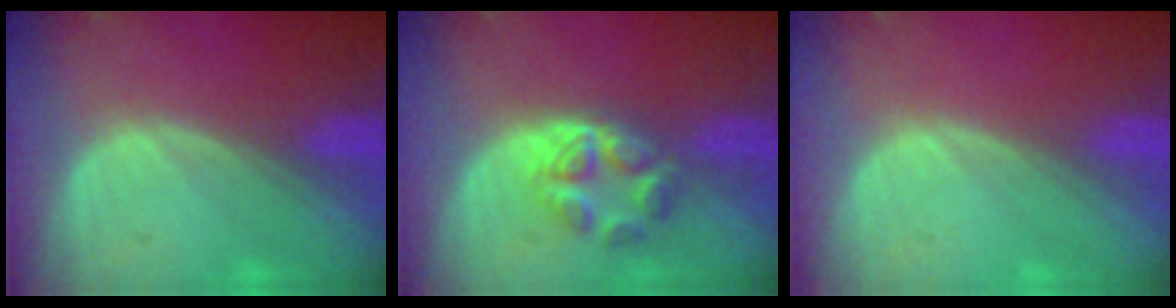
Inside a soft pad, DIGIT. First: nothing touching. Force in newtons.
{"total": 5.2, "press": 5.0, "slide": 1.4}
{"total": 0.0}